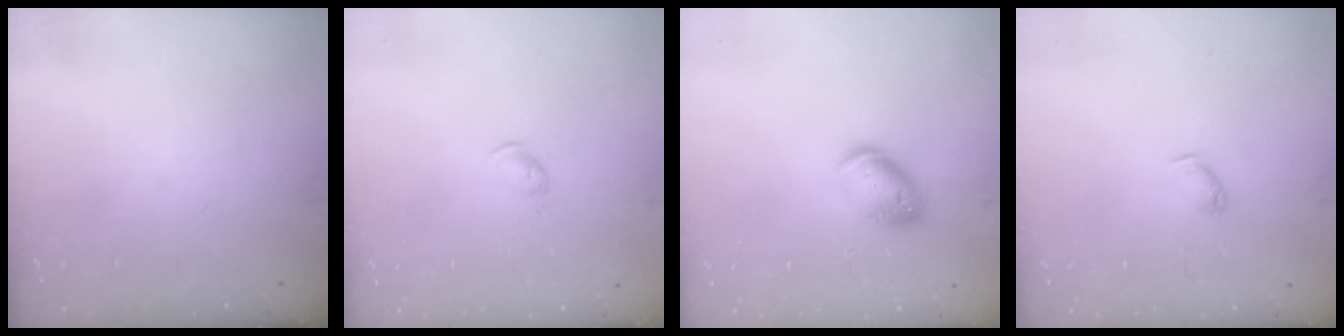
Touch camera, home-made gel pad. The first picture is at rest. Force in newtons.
{"total": 4.4, "press": 4.3, "slide": 0.8}
{"total": 9.3, "press": 9.1, "slide": 1.8}
{"total": 3.5, "press": 3.4, "slide": 0.7}